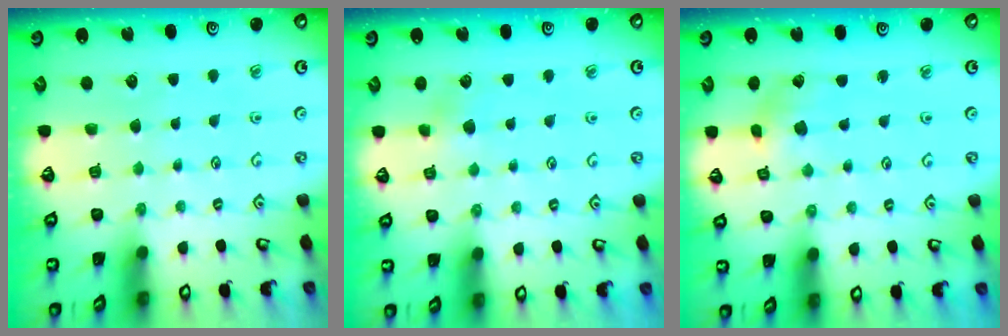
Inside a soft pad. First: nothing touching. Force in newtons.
{"total": 2.2, "press": 2.2, "slide": 0.3}
{"total": 2.6, "press": 2.6, "slide": 0.4}